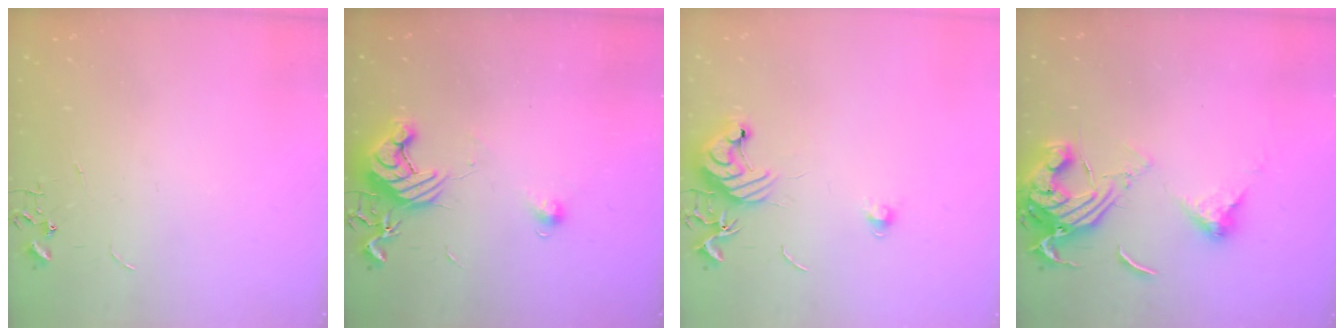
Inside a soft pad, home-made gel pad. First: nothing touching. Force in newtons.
{"total": 11.3, "press": 11.3, "slide": 0.9}
{"total": 11.0, "press": 10.9, "slide": 0.9}
{"total": 16.5, "press": 16.4, "slide": 1.9}